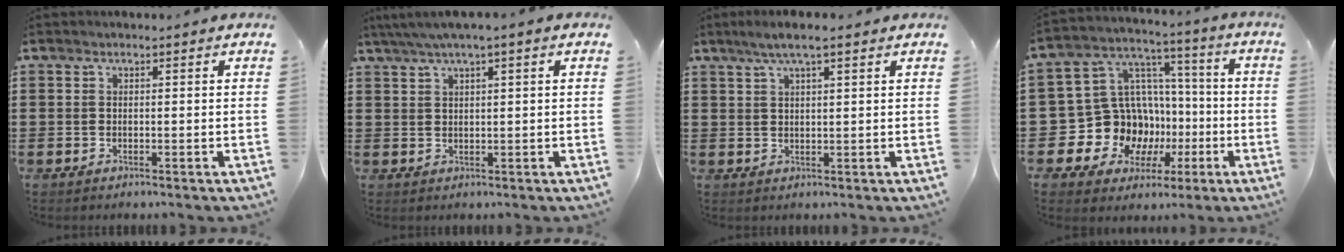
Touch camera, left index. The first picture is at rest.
{"total": 2.4, "force": [1.1, 0.0, 2.1], "torque": [-0.042, 0.002, 0.020]}
{"total": 3.8, "force": [2.4, 0.4, 3.0], "torque": [-0.061, 0.005, 0.041]}
{"total": 12.9, "force": [-2.7, 12.1, 3.6], "torque": [-0.115, -0.010, -0.022]}